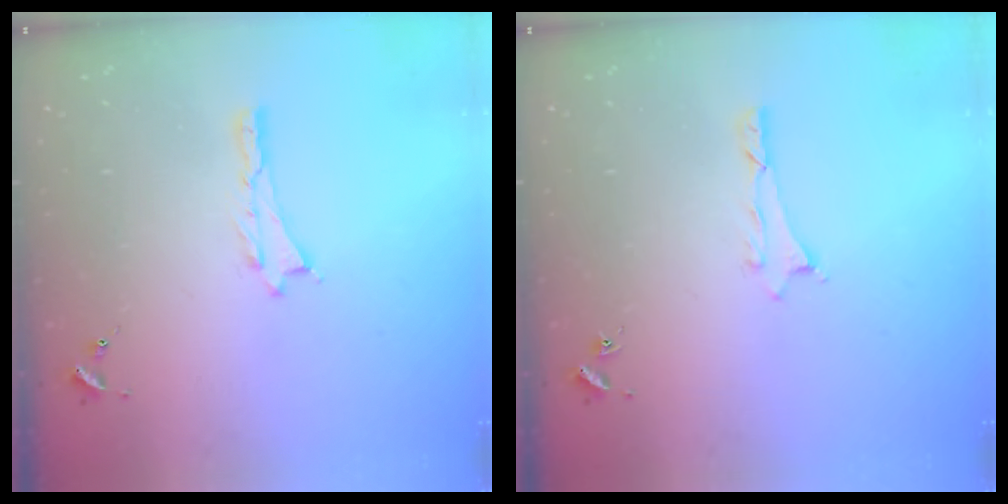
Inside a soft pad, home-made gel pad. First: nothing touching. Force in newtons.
{"total": 0.6, "press": 0.5, "slide": 0.2}